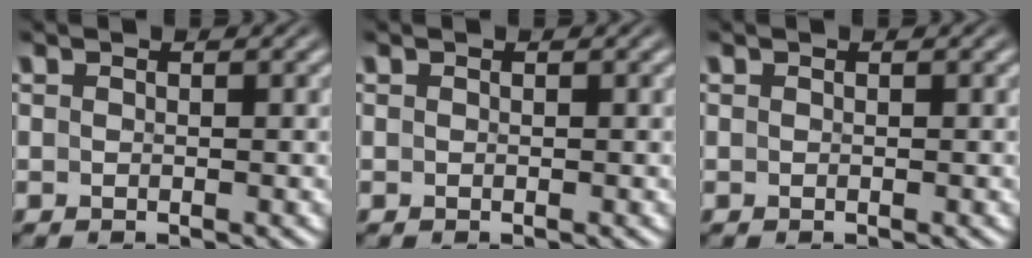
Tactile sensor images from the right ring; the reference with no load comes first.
{"total": 0.0}
{"total": 0.0}